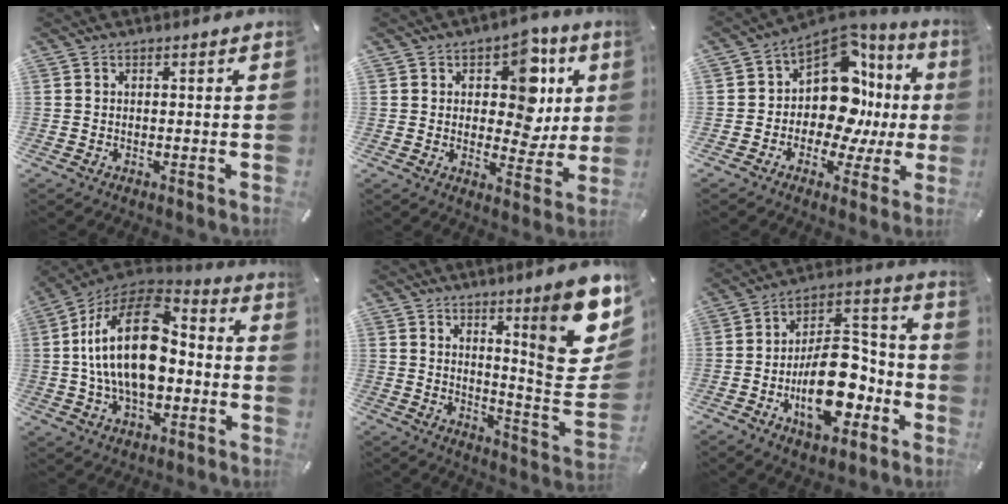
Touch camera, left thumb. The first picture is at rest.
{"total": 16.3, "force": [5.8, 9.6, 11.9], "torque": [-0.156, -0.045, 0.097]}
{"total": 16.1, "force": [2.8, 10.8, 11.7], "torque": [-0.188, -0.041, 0.045]}
{"total": 22.4, "force": [0.1, 13.8, 17.6], "torque": [-0.348, 0.008, -0.002]}
{"total": 18.3, "force": [9.2, 4.6, 15.1], "torque": [-0.193, -0.082, 0.140]}
{"total": 20.7, "force": [-6.7, 12.4, 15.1], "torque": [-0.224, 0.028, -0.103]}